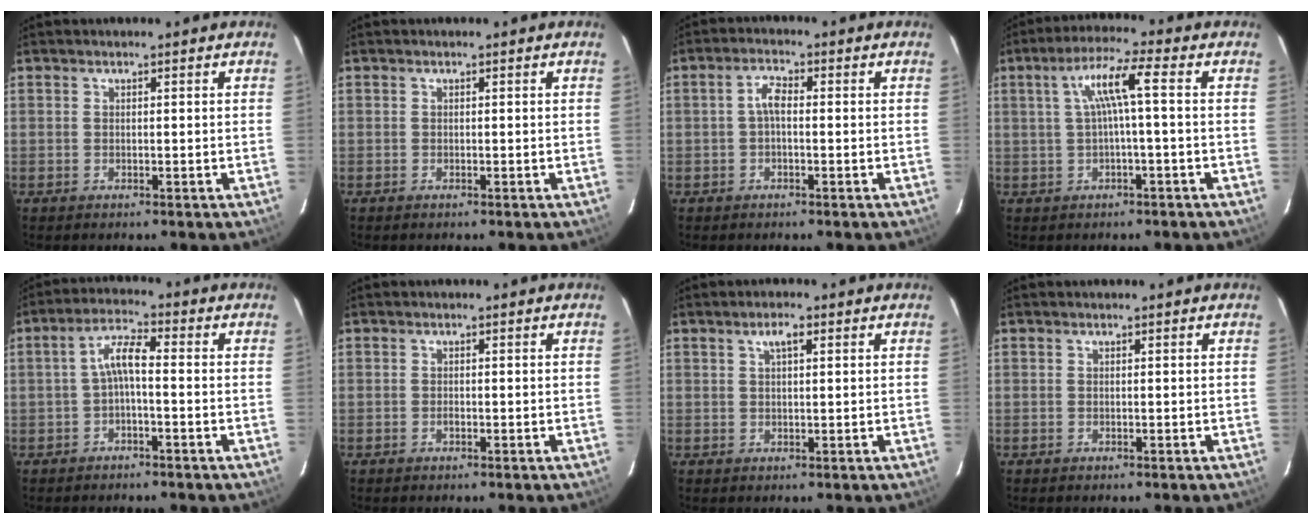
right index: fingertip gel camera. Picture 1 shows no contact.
{"total": 0.0}
{"total": 2.7, "force": [-0.3, 1.2, 2.4], "torque": [-0.051, 0.011, -0.006]}
{"total": 6.2, "force": [0.3, 0.0, 6.2], "torque": [-0.122, 0.011, 0.013]}
{"total": 4.5, "force": [-1.1, 1.0, 4.2], "torque": [-0.091, 0.016, -0.023]}
{"total": 0.6, "force": [-0.4, 0.4, 0.4], "torque": [-0.005, 0.001, -0.007]}
{"total": 2.5, "force": [1.2, 0.8, 2.1], "torque": [-0.038, 0.009, 0.021]}
{"total": 0.0}